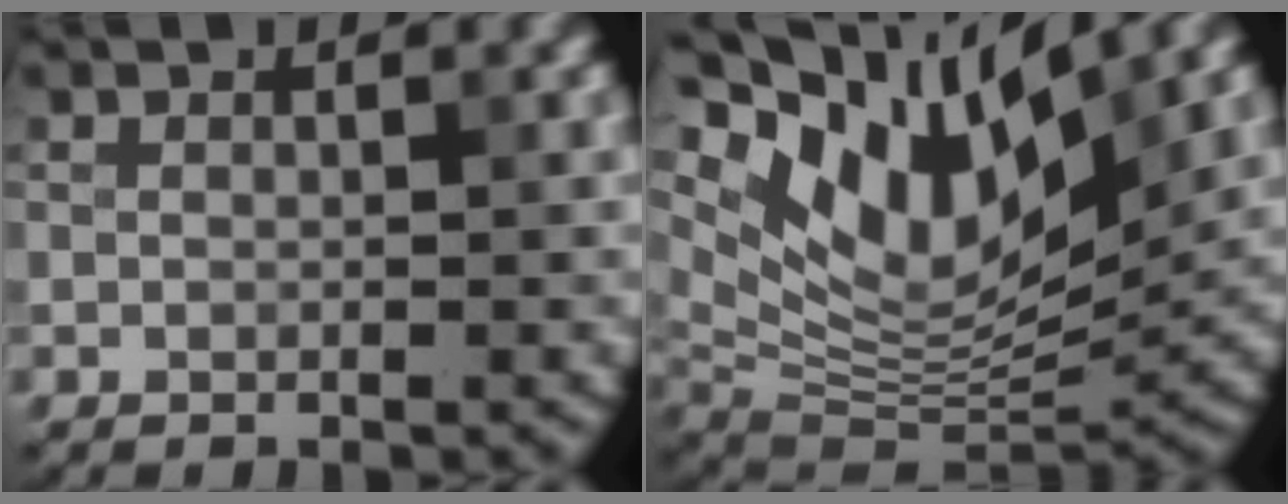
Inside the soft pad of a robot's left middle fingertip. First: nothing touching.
{"total": 12.9, "force": [6.9, 5.2, 9.5], "torque": [-0.176, 0.014, 0.130]}